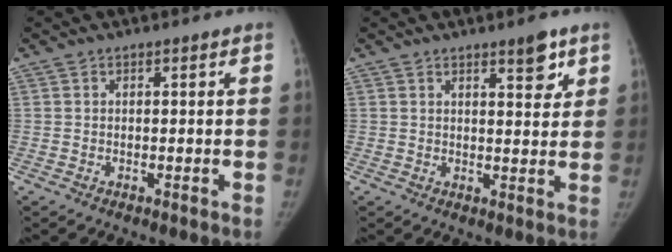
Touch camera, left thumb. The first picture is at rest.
{"total": 4.8, "force": [3.0, 1.6, 3.5], "torque": [-0.034, -0.019, 0.041]}